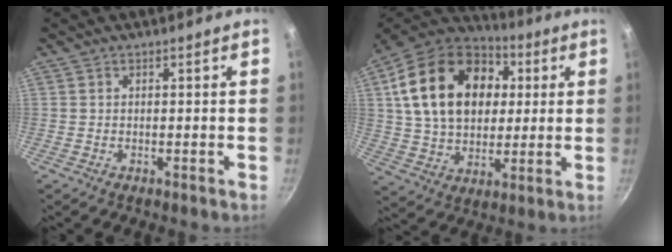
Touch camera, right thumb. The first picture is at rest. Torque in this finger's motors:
{"motor_torque": [-1.59, 2.80, 2.10, 0.67, 0.56]}